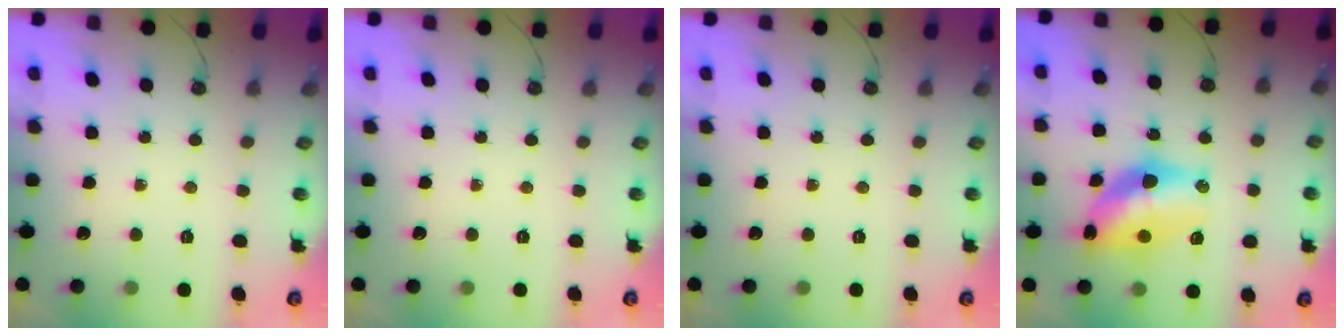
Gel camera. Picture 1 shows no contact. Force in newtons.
{"total": 0.0}
{"total": 0.0}
{"total": 13.2, "press": 13.1, "slide": 1.5}